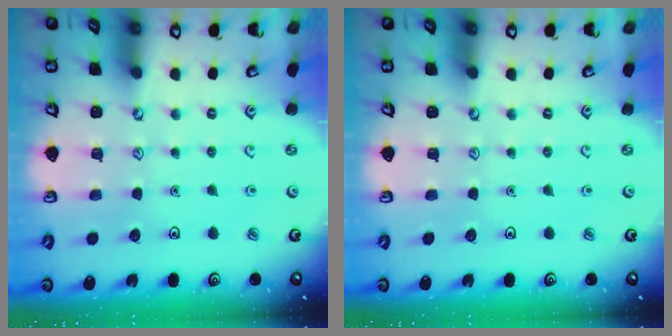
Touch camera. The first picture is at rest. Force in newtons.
{"total": 0.0}